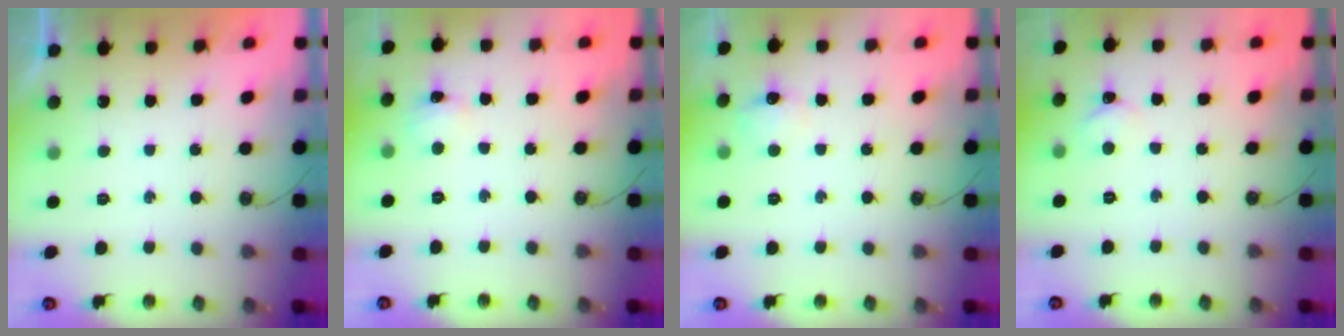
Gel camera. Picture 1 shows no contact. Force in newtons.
{"total": 4.4, "press": 4.4, "slide": 0.3}
{"total": 7.0, "press": 7.0, "slide": 0.8}
{"total": 2.0, "press": 2.0, "slide": 0.3}